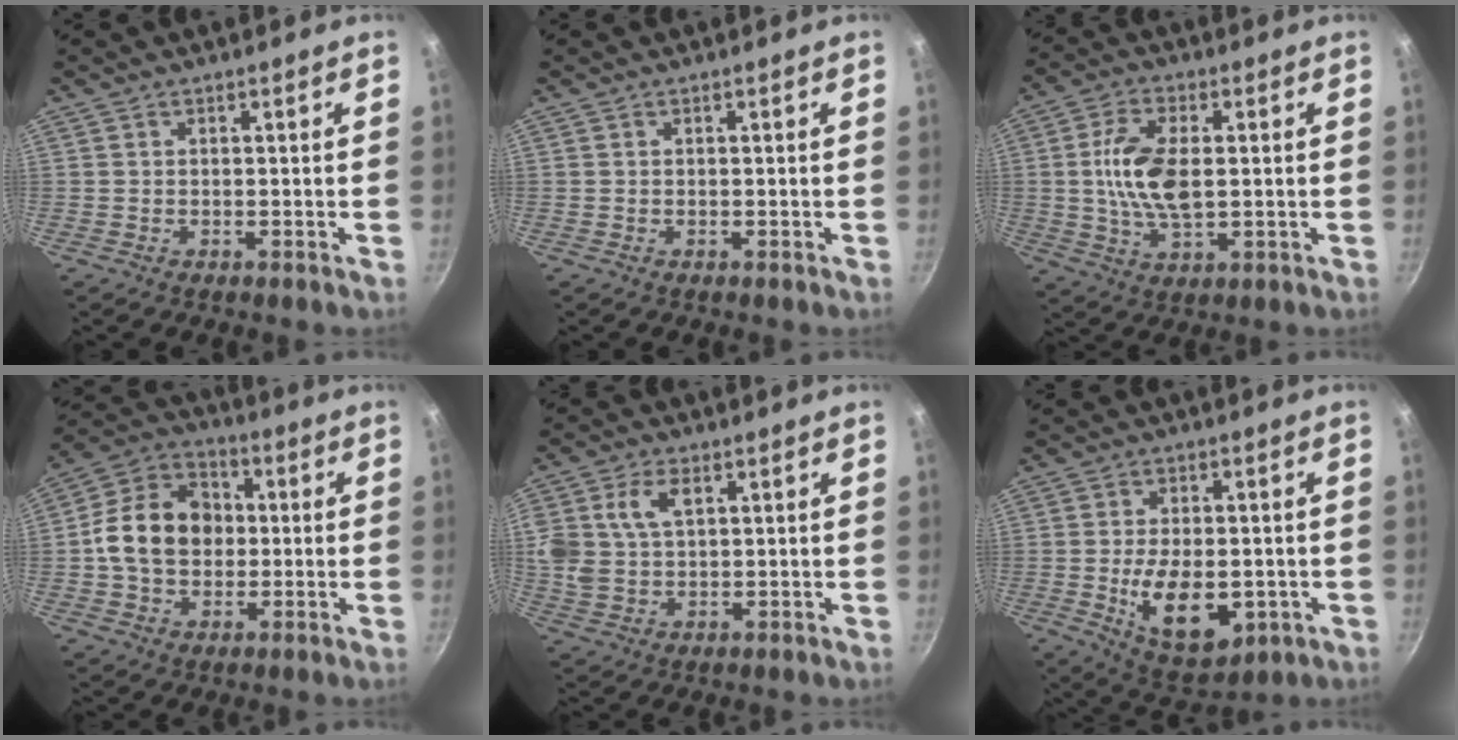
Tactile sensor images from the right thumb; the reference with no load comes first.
{"total": 0.0}
{"total": 11.2, "force": [0.6, 5.8, 9.5], "torque": [-0.181, 0.006, 0.011]}
{"total": 14.9, "force": [0.2, 11.7, 9.3], "torque": [-0.132, 0.026, -0.013]}
{"total": 11.0, "force": [3.3, 7.4, 7.4], "torque": [-0.146, 0.002, 0.064]}
{"total": 13.3, "force": [-2.6, 7.6, 10.7], "torque": [-0.149, -0.004, -0.025]}